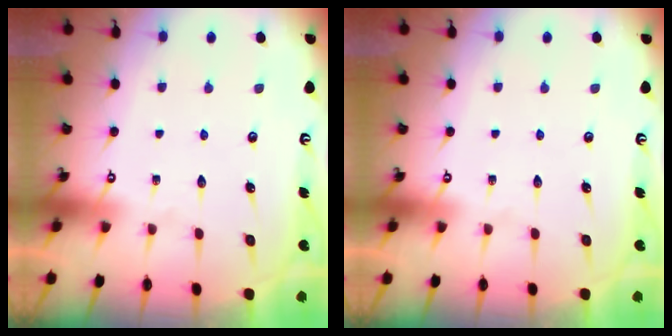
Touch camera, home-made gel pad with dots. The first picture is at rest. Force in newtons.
{"total": 0.0}